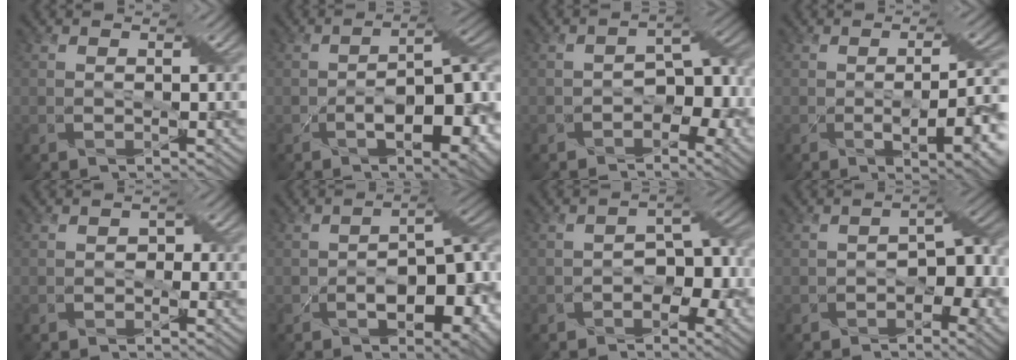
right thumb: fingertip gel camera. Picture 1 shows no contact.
{"total": 12.6, "force": [-3.9, 5.2, 10.8], "torque": [-0.157, -0.020, -0.052]}
{"total": 7.0, "force": [-2.4, 4.4, 4.9], "torque": [-0.056, -0.003, -0.042]}
{"total": 9.7, "force": [-2.1, 3.4, 8.8], "torque": [-0.117, -0.016, -0.020]}
{"total": 0.9, "force": [-0.3, 0.8, 0.2], "torque": [-0.004, -0.001, -0.008]}
{"total": 11.8, "force": [-3.5, 5.8, 9.7], "torque": [-0.135, -0.022, -0.045]}
{"total": 6.4, "force": [-2.2, 4.0, 4.4], "torque": [-0.050, 0.000, -0.041]}
{"total": 8.0, "force": [-2.3, 4.5, 6.2], "torque": [-0.071, -0.009, -0.030]}